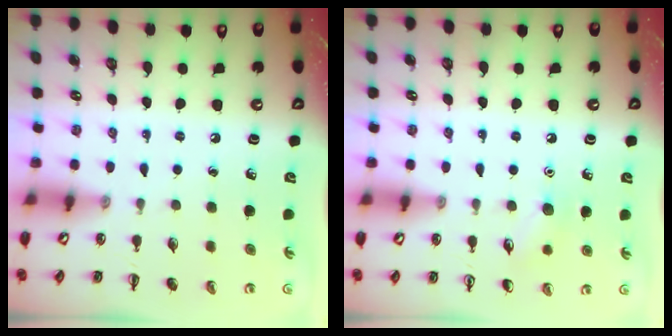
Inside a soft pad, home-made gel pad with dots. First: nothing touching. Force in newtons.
{"total": 6.5, "press": 6.3, "slide": 1.7}